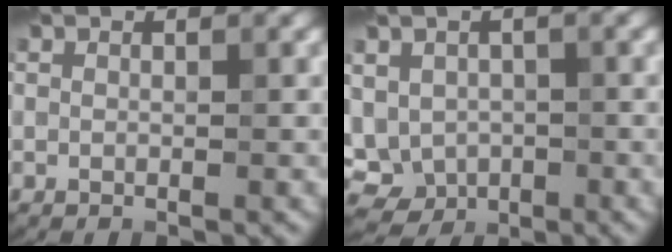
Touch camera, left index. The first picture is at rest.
{"total": 6.5, "force": [-0.4, 5.4, 3.5], "torque": [-0.057, 0.002, -0.005]}